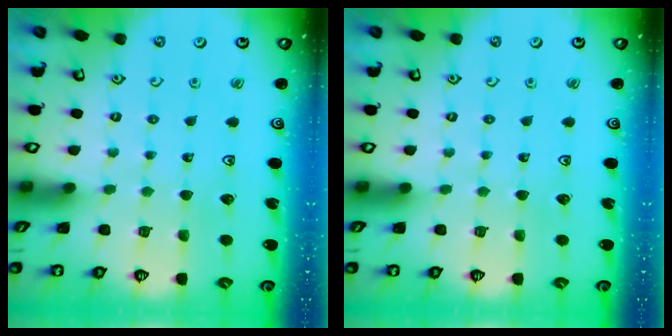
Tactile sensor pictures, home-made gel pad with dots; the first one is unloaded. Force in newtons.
{"total": 0.0}